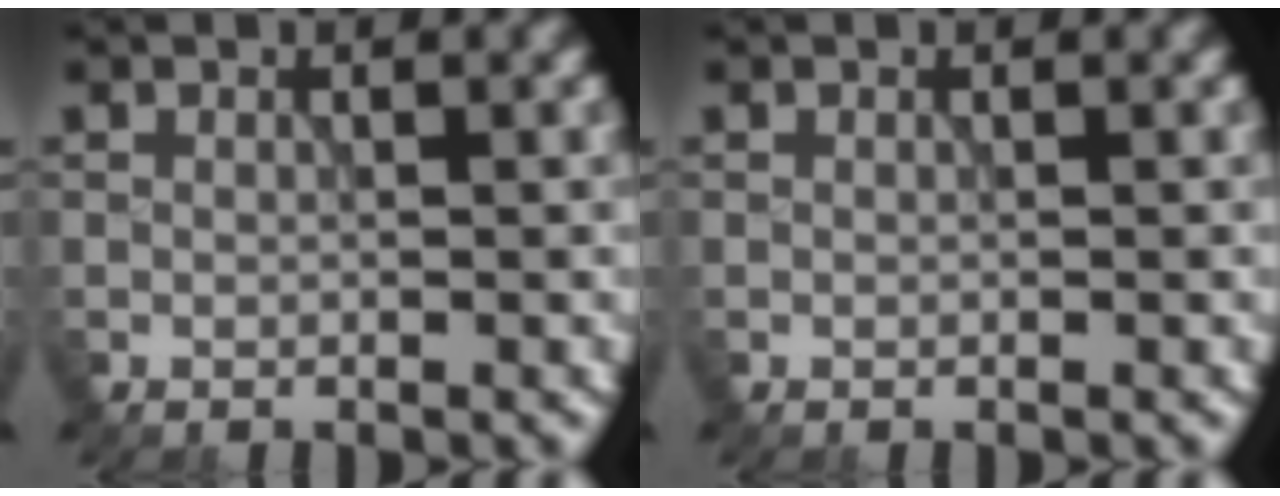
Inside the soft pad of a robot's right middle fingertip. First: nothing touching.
{"total": 0.0}